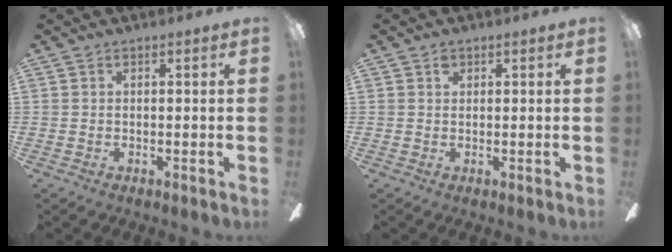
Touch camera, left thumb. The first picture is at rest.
{"total": 1.2, "force": [0.7, 0.9, 0.5], "torque": [-0.004, -0.004, 0.012]}